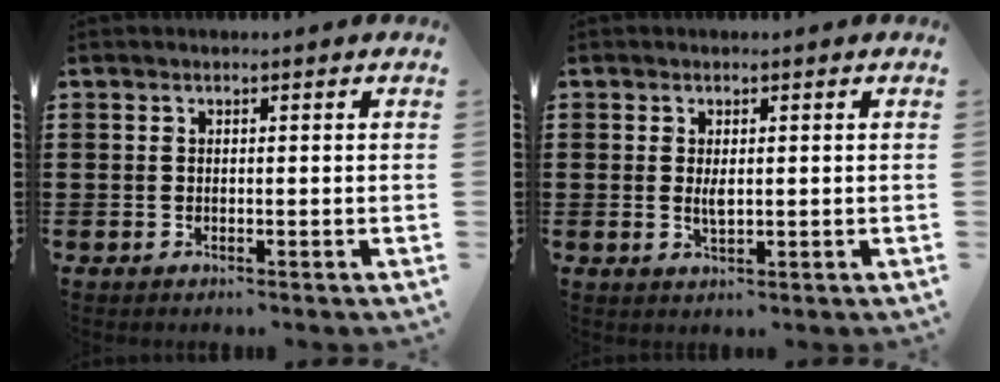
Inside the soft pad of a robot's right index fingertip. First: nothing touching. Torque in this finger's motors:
{"motor_torque": [2.14, 0.00, 0.20, 0.00]}